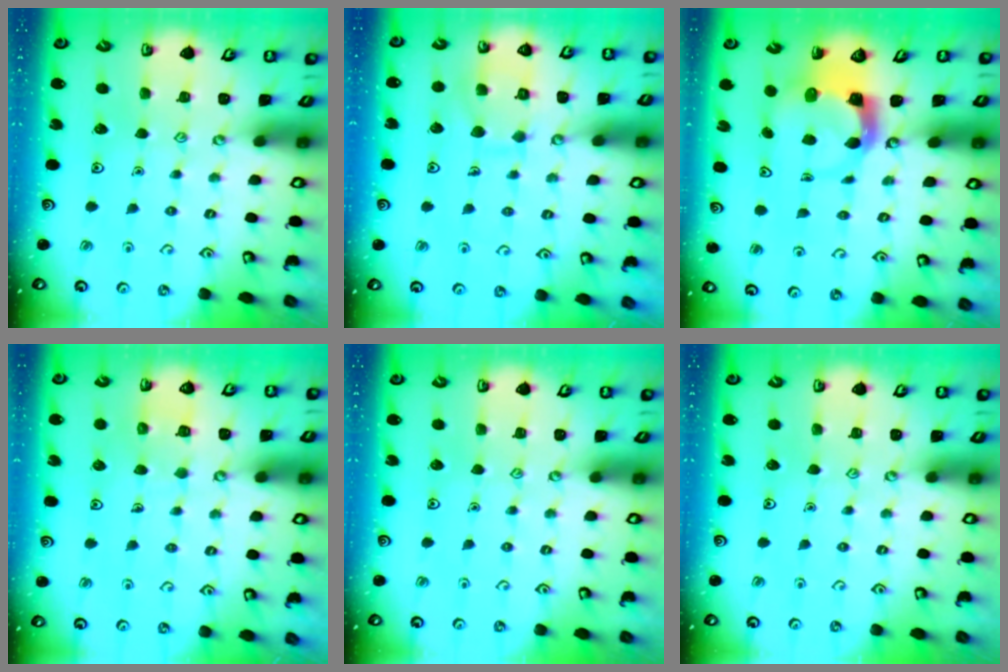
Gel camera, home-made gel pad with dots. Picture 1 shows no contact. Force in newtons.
{"total": 9.8, "press": 9.8, "slide": 1.0}
{"total": 4.0, "press": 3.9, "slide": 0.6}
{"total": 4.4, "press": 4.4, "slide": 0.4}
{"total": 0.0}
{"total": 0.0}